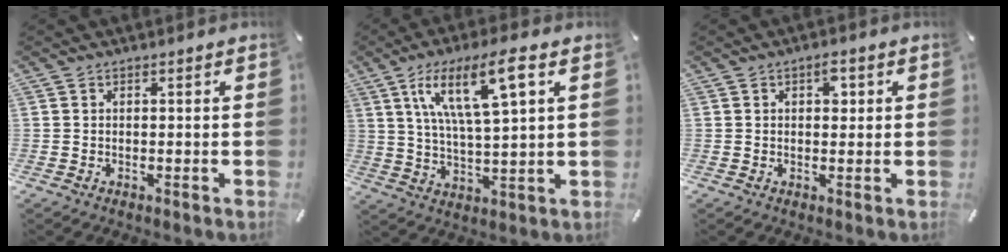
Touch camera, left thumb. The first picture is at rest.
{"total": 14.7, "force": [7.0, 4.1, 12.3], "torque": [-0.230, -0.006, 0.113]}
{"total": 2.8, "force": [0.8, 1.6, 2.1], "torque": [-0.013, -0.007, 0.006]}